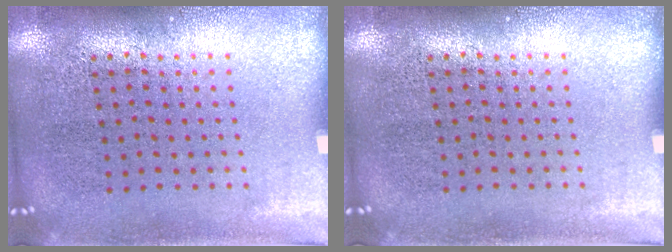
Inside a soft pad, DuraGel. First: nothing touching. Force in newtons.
{"total": 0.0}